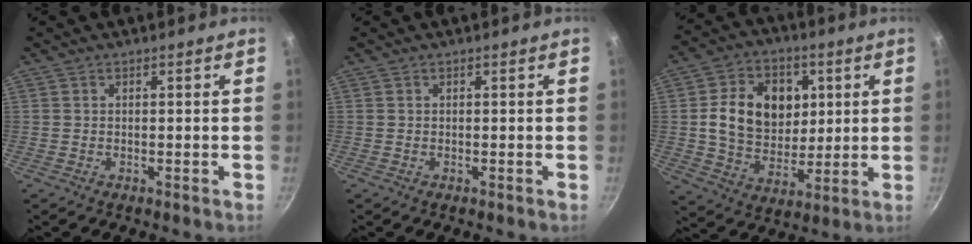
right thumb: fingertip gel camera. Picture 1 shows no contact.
{"total": 0.0}
{"total": 15.8, "force": [3.0, 12.2, 9.6], "torque": [-0.132, -0.005, 0.052]}